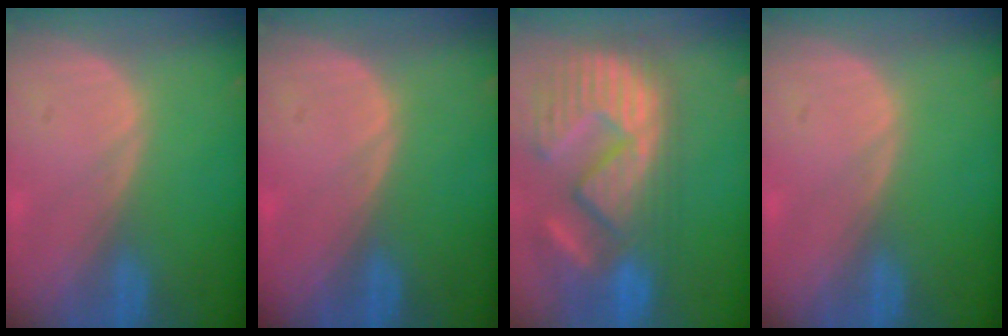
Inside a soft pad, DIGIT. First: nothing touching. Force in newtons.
{"total": 0.0}
{"total": 14.7, "press": 12.3, "slide": 8.1}
{"total": 0.0}